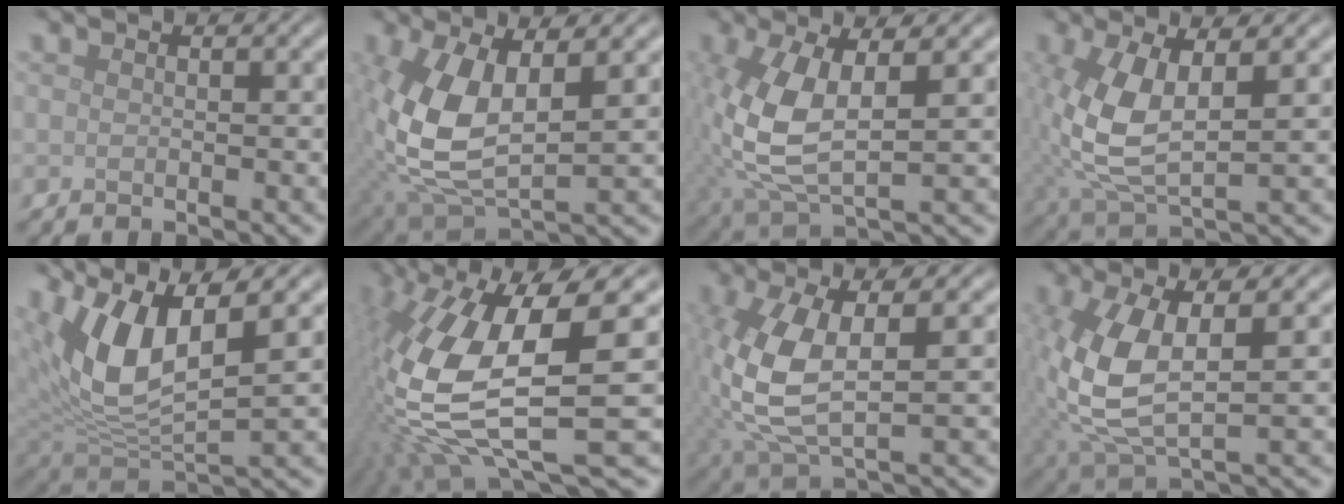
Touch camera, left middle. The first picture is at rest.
{"total": 9.4, "force": [0.9, 4.7, 8.1], "torque": [-0.192, -0.009, 0.021]}
{"total": 7.4, "force": [0.4, 3.2, 6.6], "torque": [-0.161, -0.001, 0.012]}
{"total": 6.7, "force": [0.7, 3.0, 5.9], "torque": [-0.144, -0.004, 0.017]}
{"total": 9.0, "force": [3.4, 3.6, 7.5], "torque": [-0.160, -0.005, 0.061]}
{"total": 14.1, "force": [0.0, 4.8, 13.2], "torque": [-0.297, -0.023, 0.018]}
{"total": 8.2, "force": [0.4, 3.4, 7.4], "torque": [-0.181, 0.001, 0.009]}
{"total": 8.2, "force": [0.3, 3.5, 7.4], "torque": [-0.179, 0.001, 0.006]}